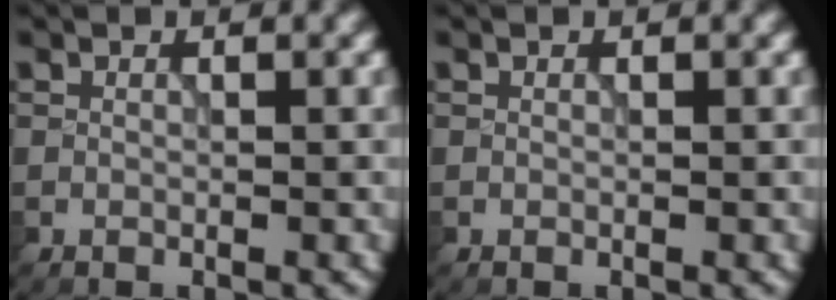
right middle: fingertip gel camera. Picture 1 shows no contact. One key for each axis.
{"total": 0.0}